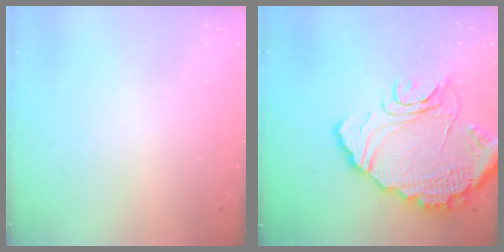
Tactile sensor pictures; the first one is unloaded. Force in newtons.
{"total": 18.5, "press": 18.5, "slide": 0.8}